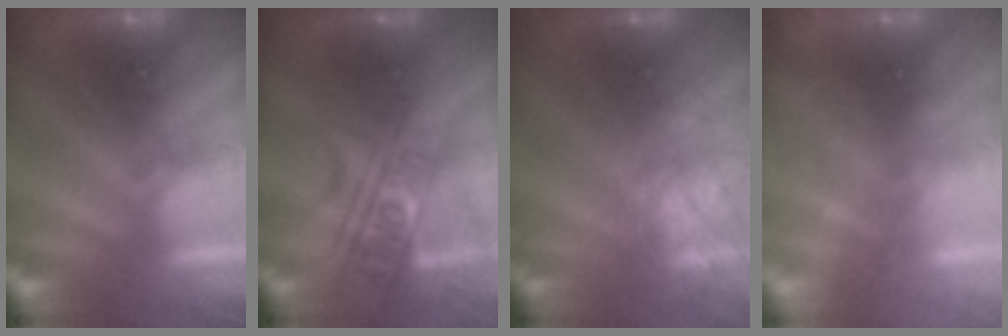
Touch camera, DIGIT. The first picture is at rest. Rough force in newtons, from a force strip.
{"total": 2.4}
{"total": 9.2}
{"total": 2.3}